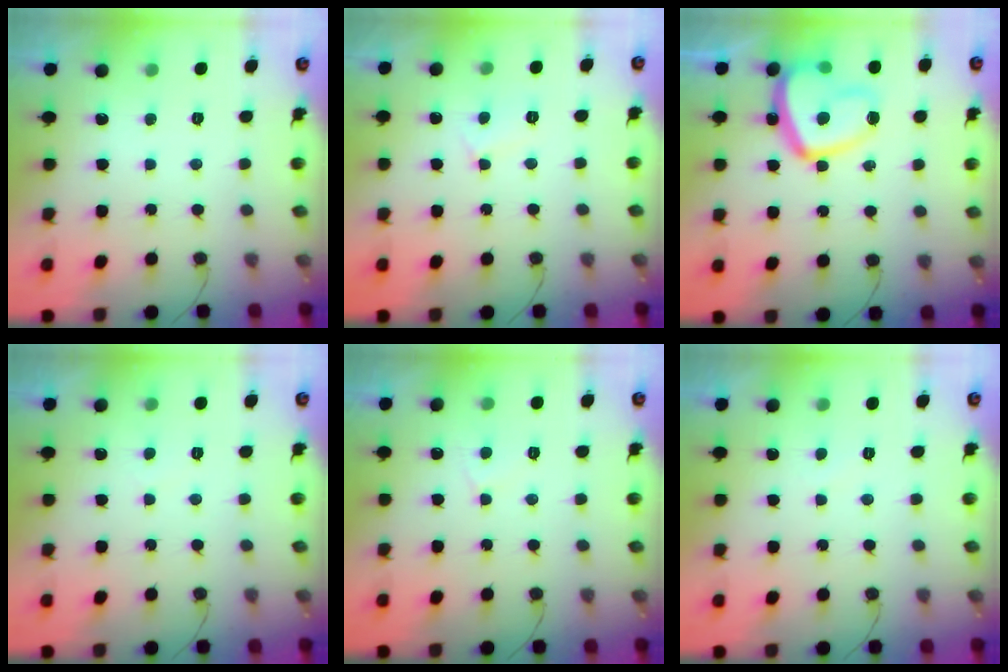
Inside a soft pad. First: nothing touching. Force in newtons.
{"total": 5.0, "press": 4.9, "slide": 0.6}
{"total": 17.0, "press": 16.9, "slide": 1.7}
{"total": 2.9, "press": 2.9, "slide": 0.3}
{"total": 3.7, "press": 3.7, "slide": 0.4}
{"total": 1.6, "press": 1.5, "slide": 0.4}